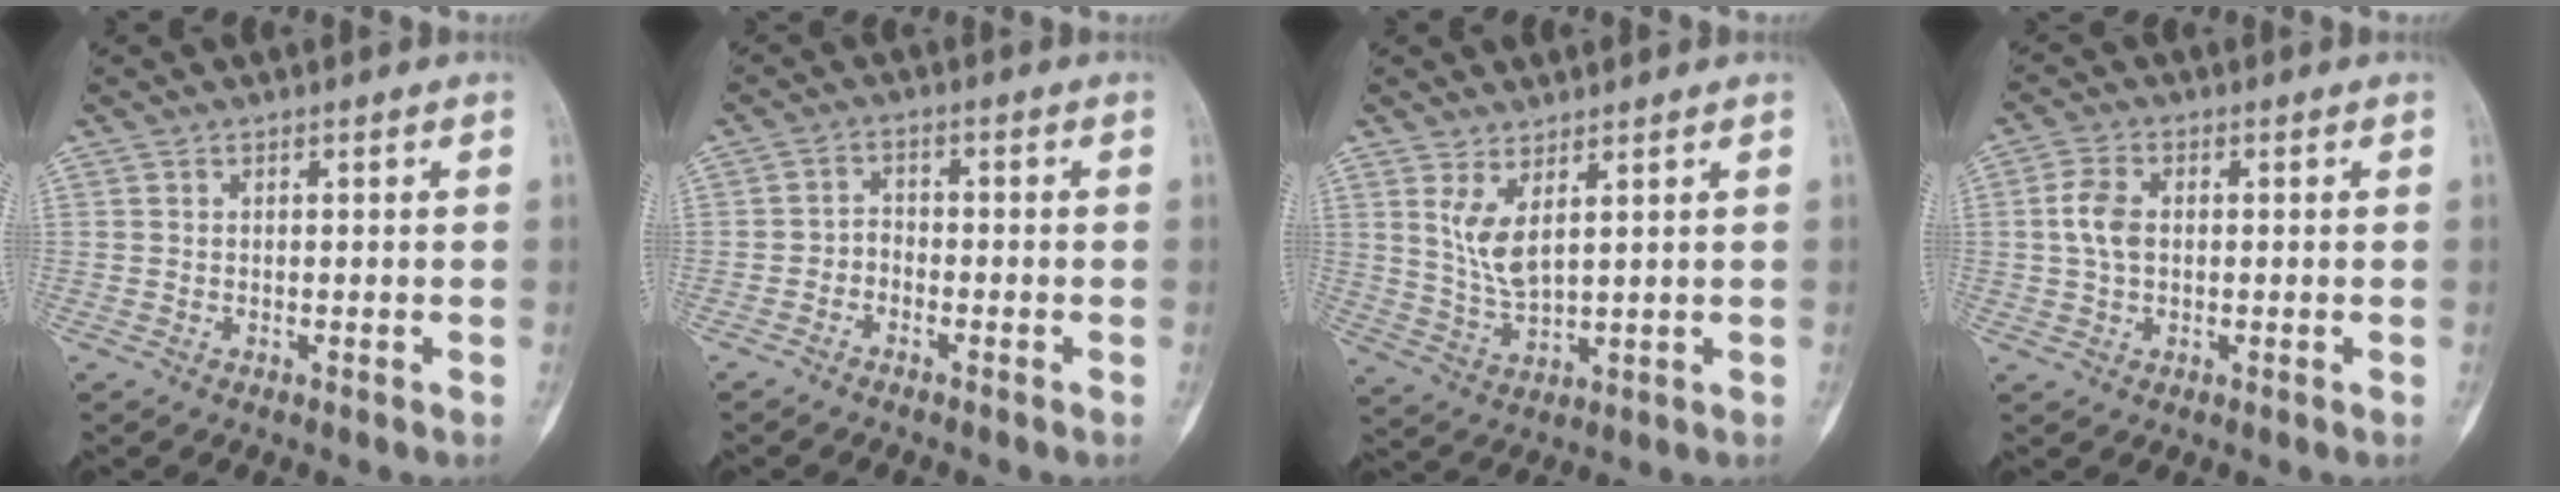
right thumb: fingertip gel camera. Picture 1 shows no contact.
{"total": 2.2, "force": [-1.4, 1.5, 0.9], "torque": [-0.003, 0.019, -0.030]}
{"total": 6.3, "force": [2.9, 2.2, 5.2], "torque": [-0.106, -0.029, 0.072]}
{"total": 5.2, "force": [0.5, 3.3, 3.9], "torque": [-0.083, 0.007, 0.006]}